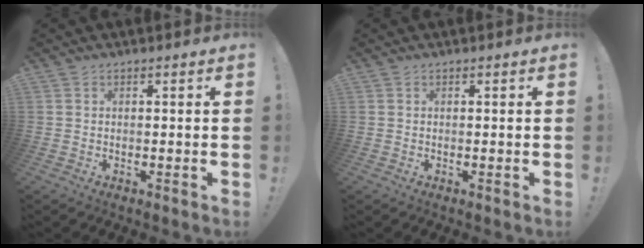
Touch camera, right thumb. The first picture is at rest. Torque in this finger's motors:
{"motor_torque": [0.24, 0.07, 0.31, -0.02, 0.00]}